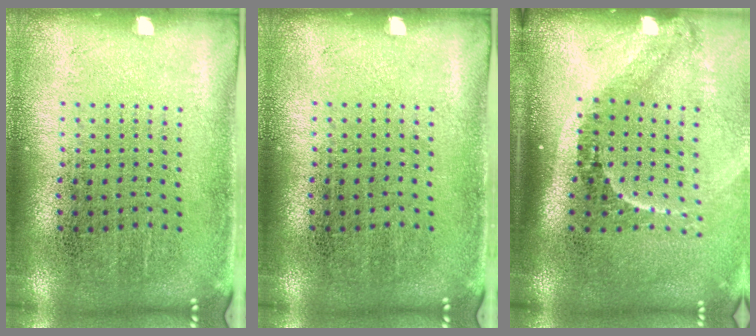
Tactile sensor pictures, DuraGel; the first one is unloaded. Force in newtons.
{"total": 0.0}
{"total": 2.3, "press": 1.4, "slide": 1.8}